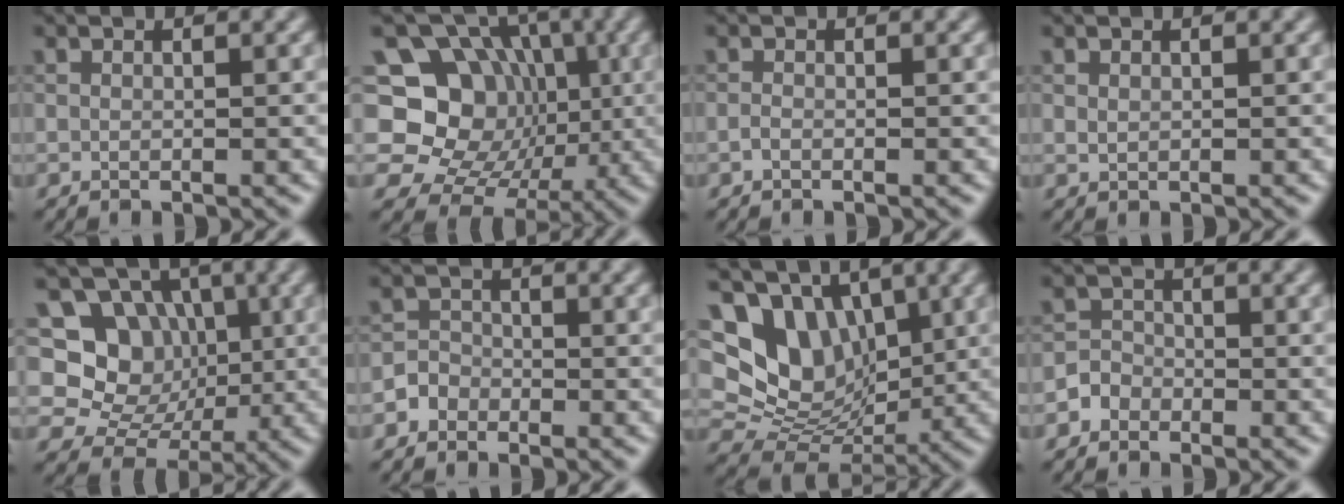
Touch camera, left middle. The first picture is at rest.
{"total": 12.9, "force": [0.6, 11.2, 6.4], "torque": [-0.080, 0.019, -0.025]}
{"total": 0.6, "force": [-0.3, 0.2, 0.4], "torque": [-0.009, -0.001, -0.008]}
{"total": 0.5, "force": [0.2, 0.4, 0.3], "torque": [-0.007, 0.000, 0.007]}
{"total": 9.6, "force": [2.0, 8.5, 3.9], "torque": [-0.066, 0.016, 0.008]}
{"total": 1.7, "force": [-1.0, 1.3, 0.2], "torque": [0.011, 0.007, -0.024]}
{"total": 11.1, "force": [4.0, 8.3, 6.1], "torque": [-0.115, 0.024, 0.064]}
{"total": 1.7, "force": [-1.0, 1.3, 0.2], "torque": [0.012, 0.007, -0.026]}